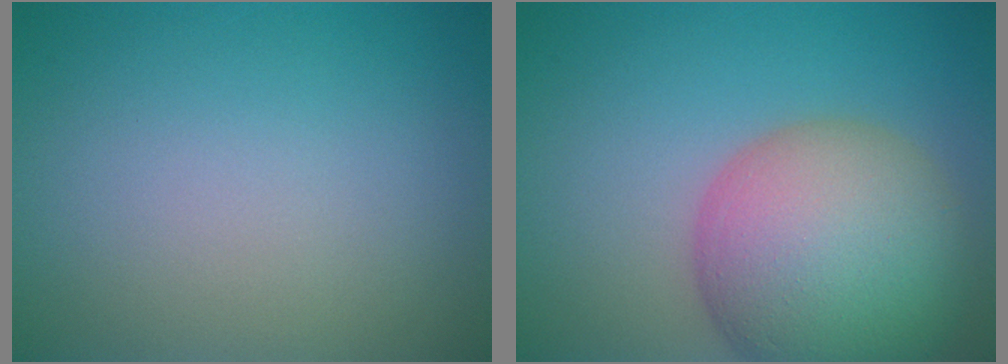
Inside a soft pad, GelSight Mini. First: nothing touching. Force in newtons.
{"total": 11.2, "press": 11.2, "slide": 0.6}